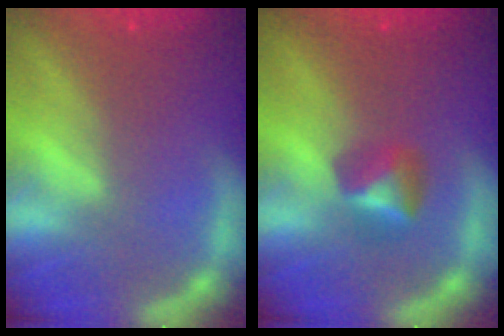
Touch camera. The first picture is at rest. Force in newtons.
{"total": 2.4}